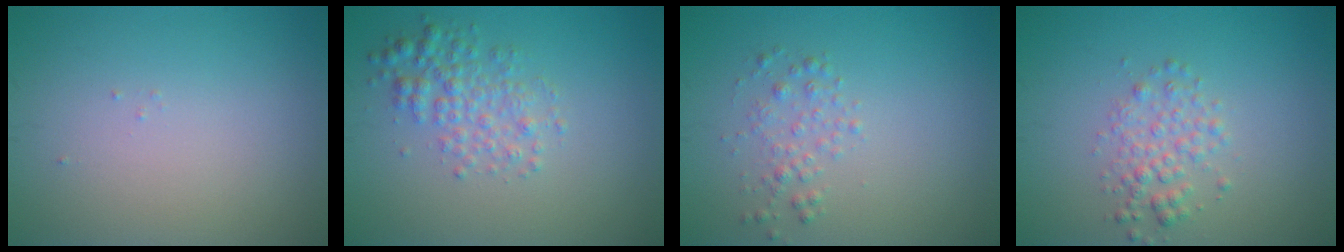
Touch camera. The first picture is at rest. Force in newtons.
{"total": 2.9, "press": 2.9, "slide": 0.0}
{"total": 1.6, "press": 1.6, "slide": 0.0}
{"total": 2.4, "press": 2.4, "slide": 0.1}